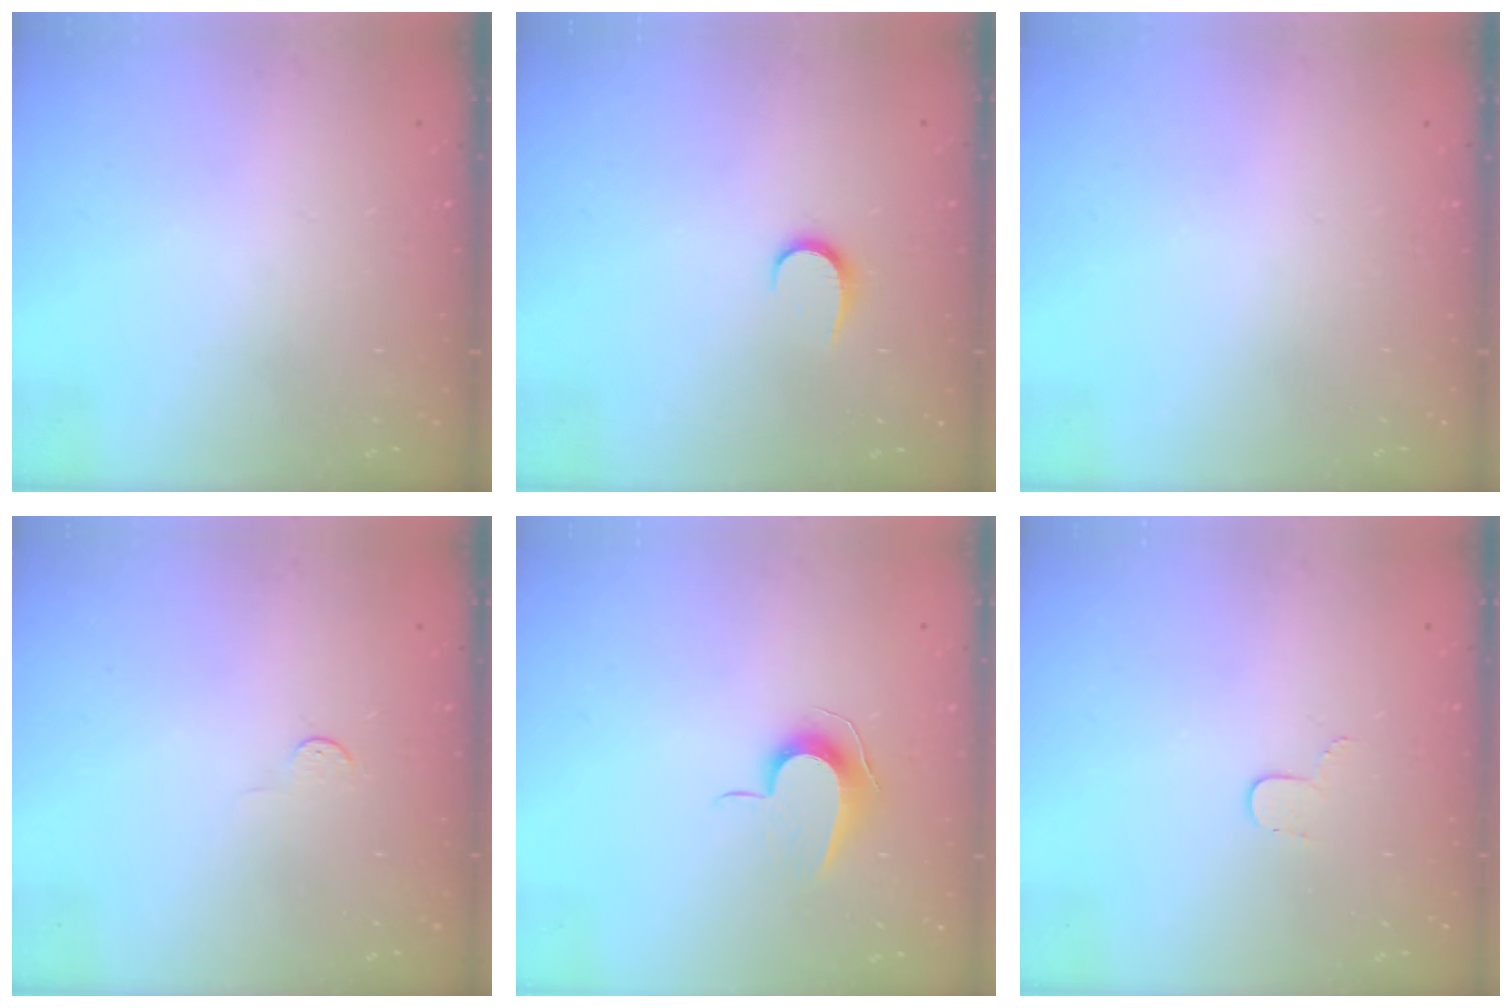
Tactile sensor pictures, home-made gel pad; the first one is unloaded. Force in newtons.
{"total": 5.7, "press": 5.7, "slide": 0.6}
{"total": 0.0}
{"total": 2.8, "press": 2.8, "slide": 0.4}
{"total": 8.9, "press": 8.8, "slide": 0.5}
{"total": 3.4, "press": 3.4, "slide": 0.4}